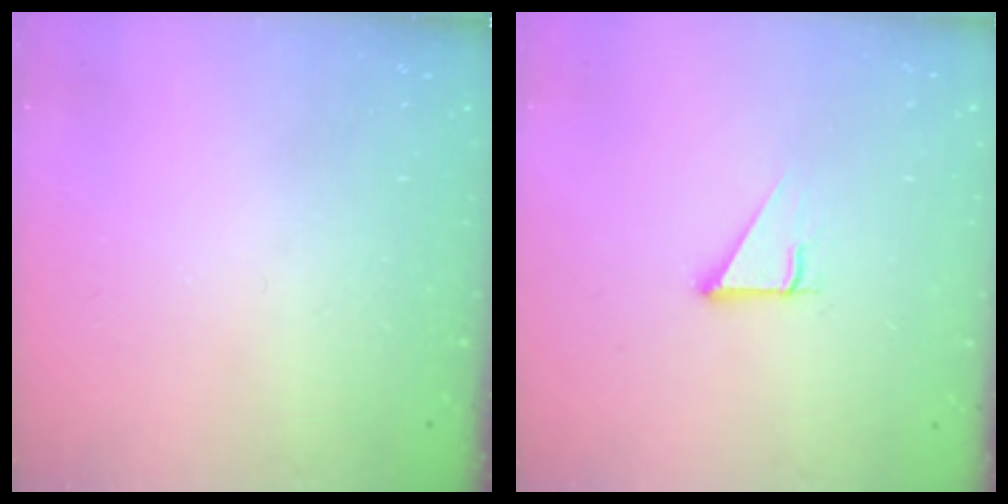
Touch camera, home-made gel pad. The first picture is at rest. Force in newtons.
{"total": 2.7, "press": 2.7, "slide": 0.0}